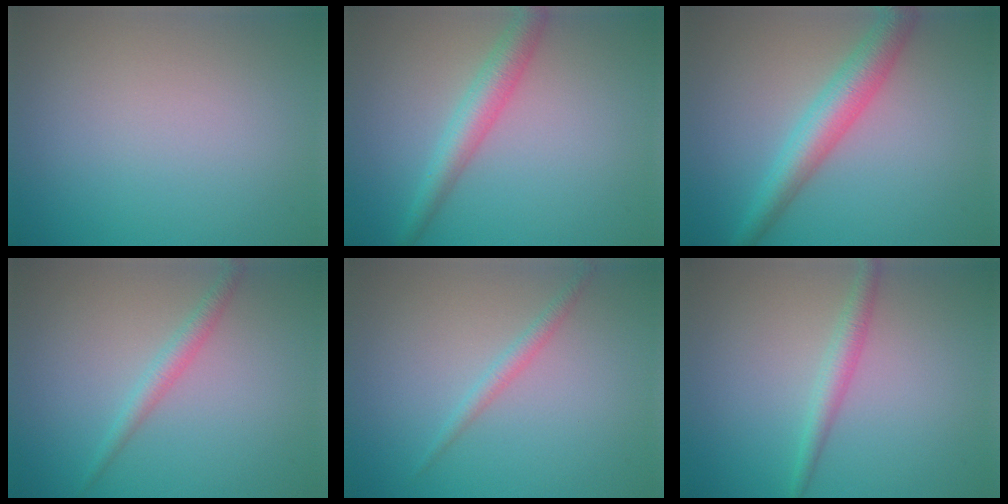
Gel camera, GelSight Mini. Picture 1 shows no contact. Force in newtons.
{"total": 3.3, "press": 3.3, "slide": 0.1}
{"total": 4.5, "press": 4.5, "slide": 0.1}
{"total": 1.8, "press": 1.8, "slide": 0.0}
{"total": 1.4, "press": 1.4, "slide": 0.0}
{"total": 1.9, "press": 1.9, "slide": 0.0}